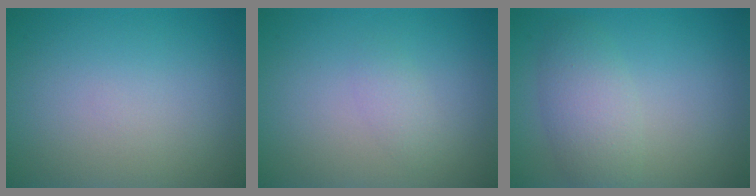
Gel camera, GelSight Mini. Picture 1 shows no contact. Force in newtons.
{"total": 1.1, "press": 1.1, "slide": 0.0}
{"total": 3.4, "press": 3.4, "slide": 0.1}